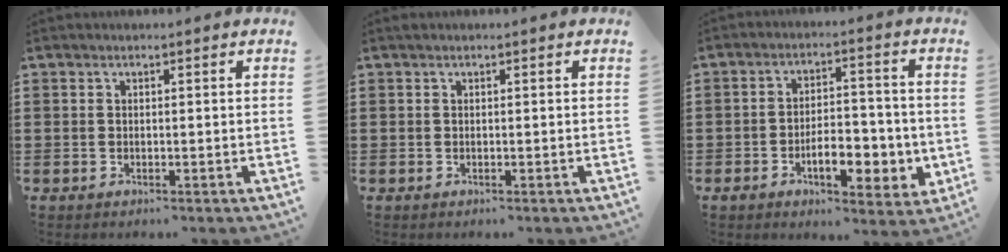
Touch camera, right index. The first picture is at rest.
{"total": 0.0}
{"total": 8.0, "force": [-2.6, 4.0, 6.5], "torque": [-0.092, 0.007, -0.045]}